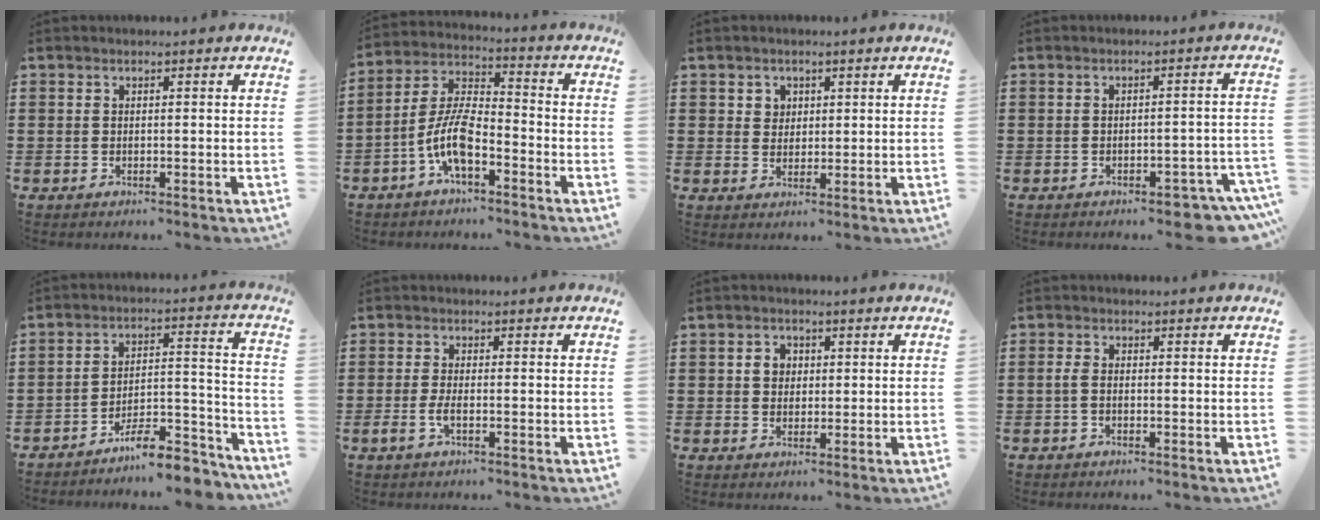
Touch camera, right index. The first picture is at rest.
{"total": 8.5, "force": [-4.0, 3.2, 6.8], "torque": [-0.168, -0.005, -0.083]}
{"total": 2.2, "force": [1.1, 1.9, 0.3], "torque": [-0.014, 0.008, 0.020]}
{"total": 3.7, "force": [-3.1, 0.7, 1.8], "torque": [-0.029, -0.003, -0.058]}
{"total": 9.3, "force": [-8.3, 1.8, 3.9], "torque": [-0.047, 0.034, -0.153]}
{"total": 2.4, "force": [-0.9, 0.5, 2.1], "torque": [-0.052, -0.007, -0.022]}
{"total": 2.6, "force": [0.5, 2.3, 1.2], "torque": [-0.031, 0.010, 0.006]}
{"total": 1.5, "force": [-0.5, 0.6, 1.2], "torque": [-0.031, -0.003, -0.013]}